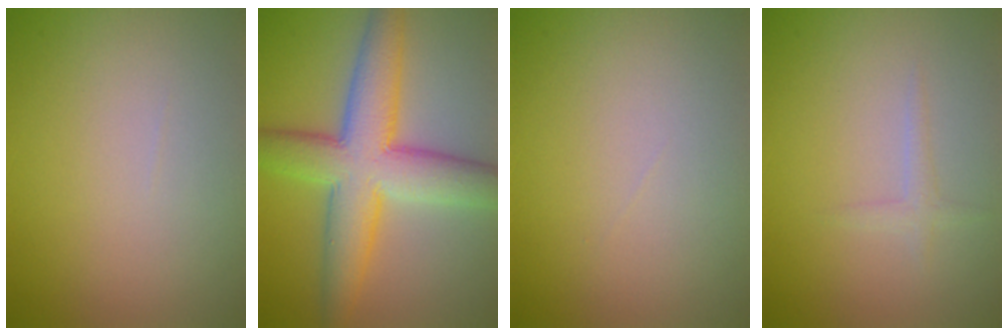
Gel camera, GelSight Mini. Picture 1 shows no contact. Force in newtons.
{"total": 9.0, "press": 9.0, "slide": 0.1}
{"total": 0.0}
{"total": 1.0, "press": 1.0, "slide": 0.1}